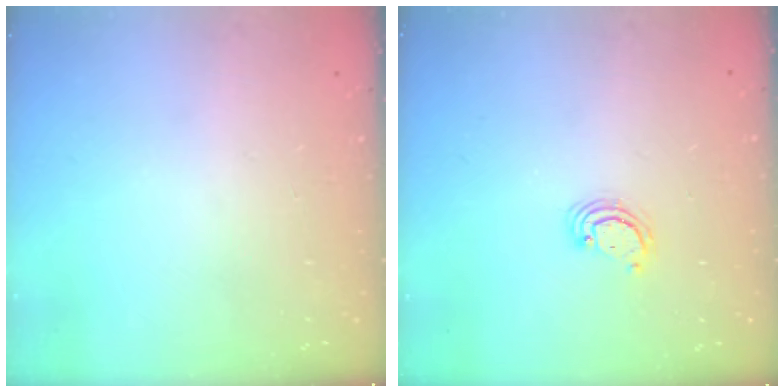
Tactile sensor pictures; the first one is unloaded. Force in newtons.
{"total": 2.5, "press": 2.5, "slide": 0.3}